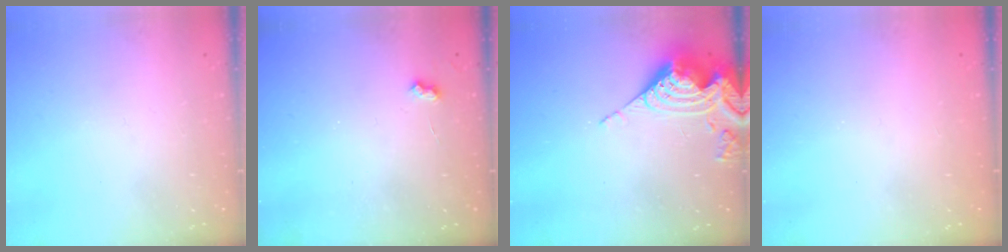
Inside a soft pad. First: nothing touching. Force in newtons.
{"total": 3.7, "press": 3.6, "slide": 0.4}
{"total": 12.4, "press": 12.3, "slide": 1.5}
{"total": 0.9, "press": 0.9, "slide": 0.4}